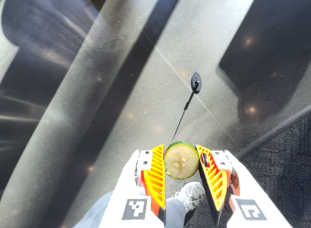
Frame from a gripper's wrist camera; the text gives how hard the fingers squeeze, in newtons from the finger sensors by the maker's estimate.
{"total": 9.3, "left": 9.3, "right": 9.2}